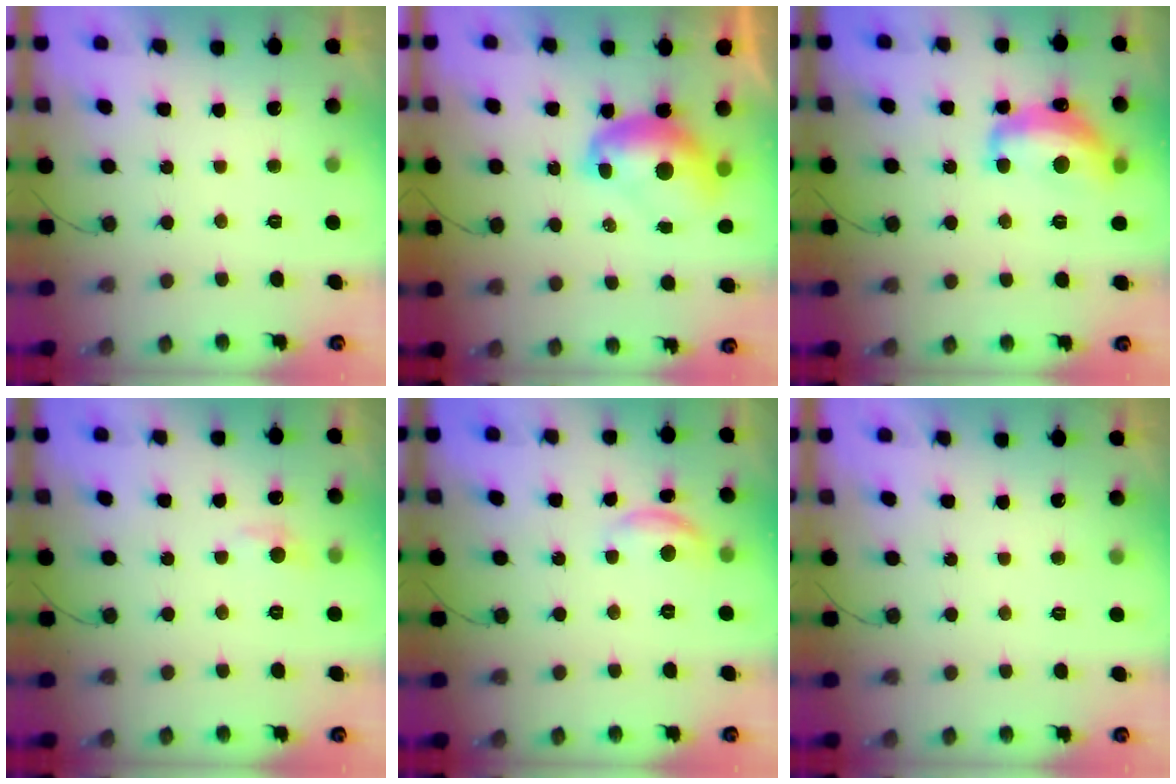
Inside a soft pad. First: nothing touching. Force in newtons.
{"total": 9.5, "press": 9.5, "slide": 1.1}
{"total": 14.1, "press": 14.1, "slide": 0.9}
{"total": 6.2, "press": 6.1, "slide": 0.9}
{"total": 8.7, "press": 8.7, "slide": 0.3}
{"total": 0.0}